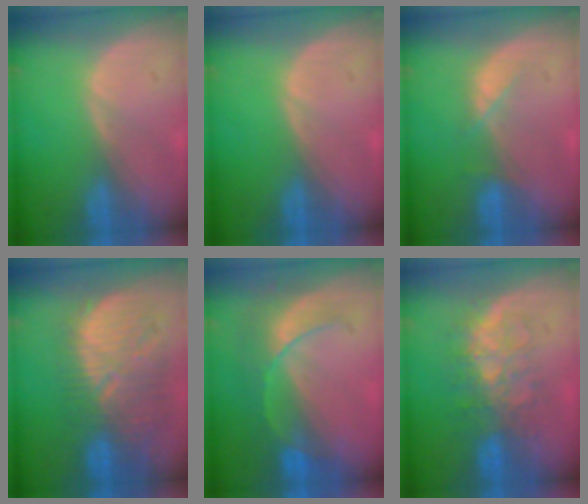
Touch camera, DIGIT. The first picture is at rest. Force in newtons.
{"total": 0.0}
{"total": 2.4, "press": 2.3, "slide": 0.5}
{"total": 12.0, "press": 11.3, "slide": 4.1}
{"total": 8.0, "press": 7.1, "slide": 3.8}
{"total": 8.0, "press": 7.3, "slide": 3.2}